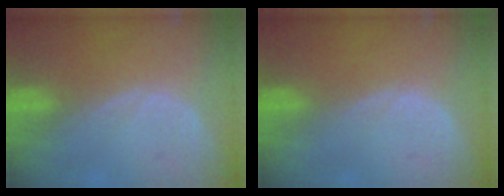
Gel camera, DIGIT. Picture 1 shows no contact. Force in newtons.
{"total": 0.0}